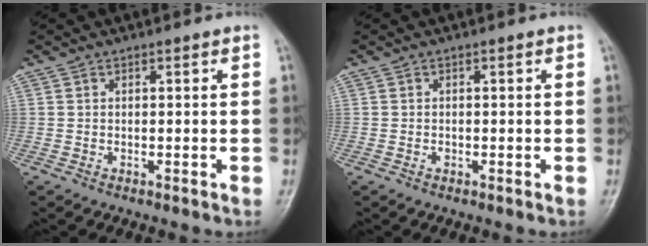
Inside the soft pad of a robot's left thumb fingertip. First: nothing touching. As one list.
[{"total": 0.8, "force": [-0.4, 0.6, 0.4], "torque": [-0.007, 0.007, -0.006]}]